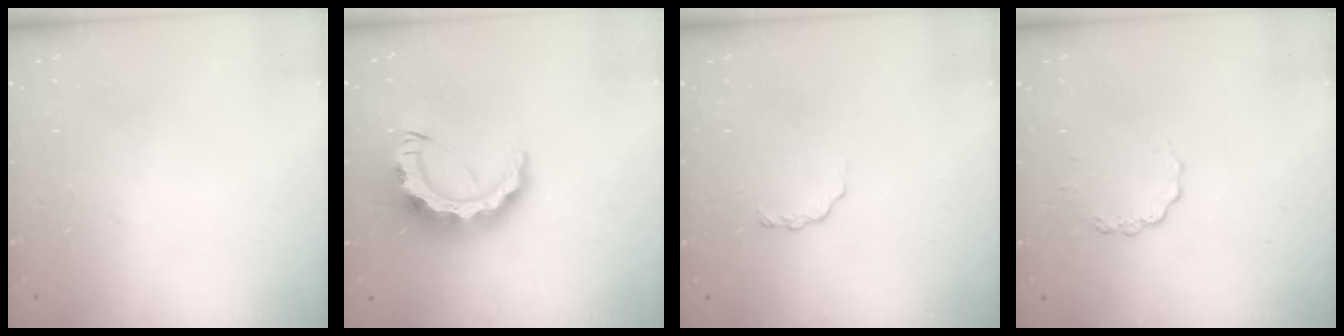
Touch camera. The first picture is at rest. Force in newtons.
{"total": 12.6, "press": 12.5, "slide": 1.3}
{"total": 2.6, "press": 2.6, "slide": 0.3}
{"total": 2.8, "press": 2.8, "slide": 0.3}